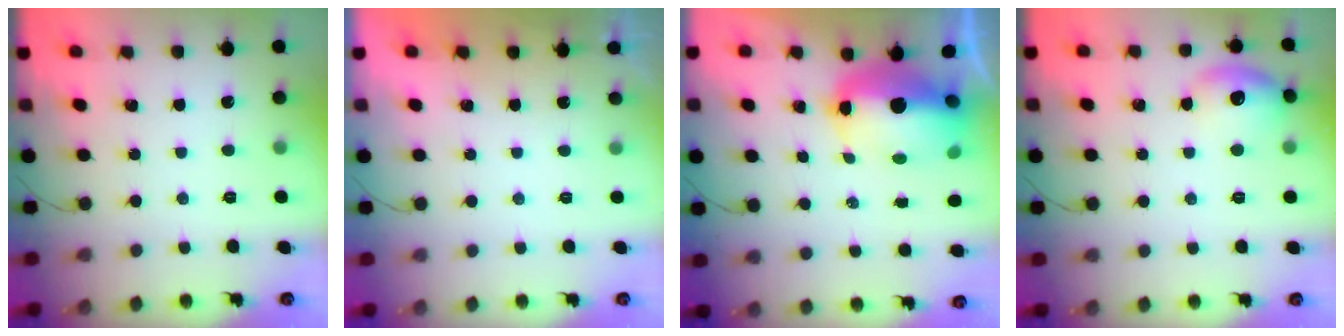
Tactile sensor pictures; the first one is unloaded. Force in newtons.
{"total": 0.0}
{"total": 18.8, "press": 15.3, "slide": 10.8}
{"total": 10.8, "press": 10.0, "slide": 4.0}